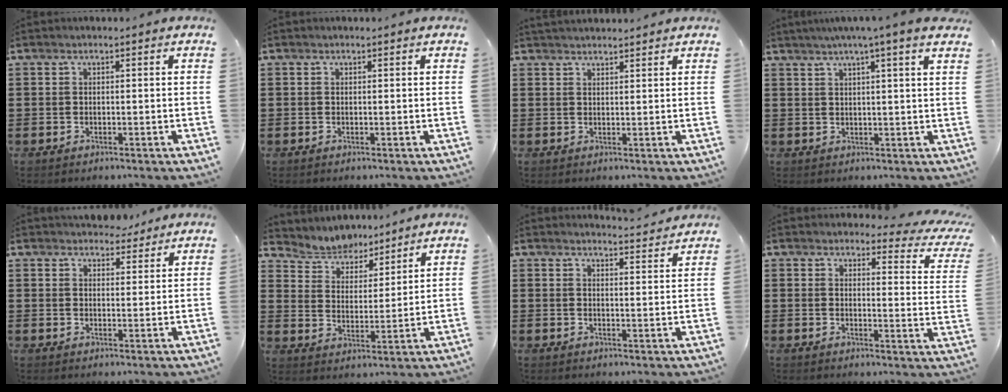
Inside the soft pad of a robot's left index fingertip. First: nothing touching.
{"total": 0.0}
{"total": 1.6, "force": [1.6, 0.1, 0.0], "torque": [-0.005, 0.002, 0.032]}
{"total": 3.4, "force": [2.6, -0.4, 2.2], "torque": [-0.043, -0.009, 0.041]}
{"total": 3.9, "force": [3.6, 1.6, 0.6], "torque": [-0.013, -0.005, 0.067]}
{"total": 5.0, "force": [4.8, 1.3, -0.4], "torque": [-0.022, -0.028, 0.084]}
{"total": 3.1, "force": [3.1, -0.2, 0.3], "torque": [-0.006, -0.019, 0.056]}
{"total": 3.4, "force": [2.9, 0.8, 1.6], "torque": [-0.039, -0.013, 0.047]}